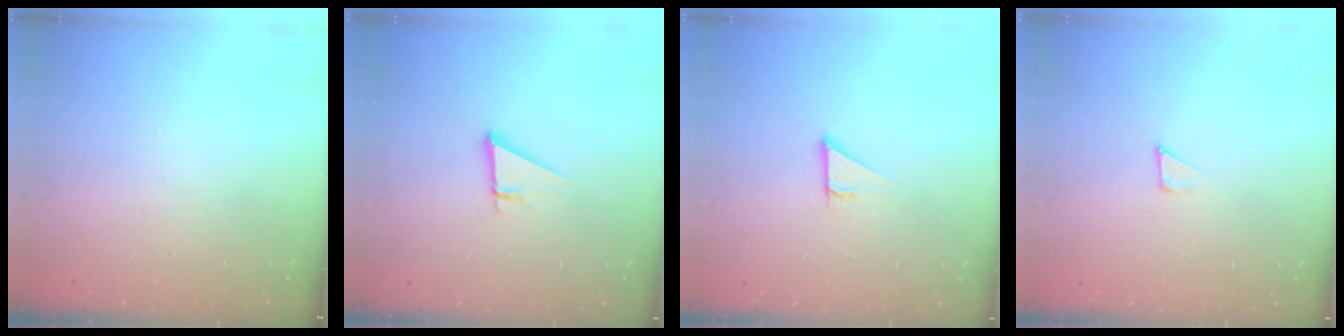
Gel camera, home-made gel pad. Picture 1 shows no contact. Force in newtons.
{"total": 3.7, "press": 3.7, "slide": 0.2}
{"total": 2.9, "press": 2.9, "slide": 0.2}
{"total": 4.2, "press": 4.2, "slide": 0.4}